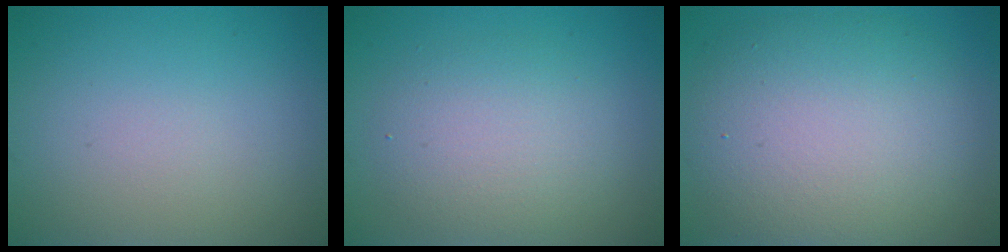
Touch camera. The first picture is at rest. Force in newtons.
{"total": 4.0, "press": 4.0, "slide": 0.2}
{"total": 9.9, "press": 9.9, "slide": 1.0}